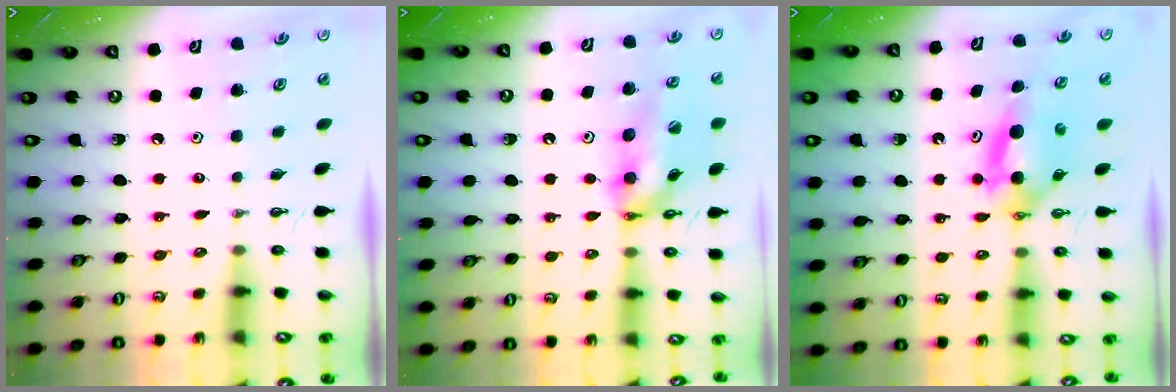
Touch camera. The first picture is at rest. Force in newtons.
{"total": 14.5, "press": 13.0, "slide": 6.3}
{"total": 7.7, "press": 5.1, "slide": 5.8}